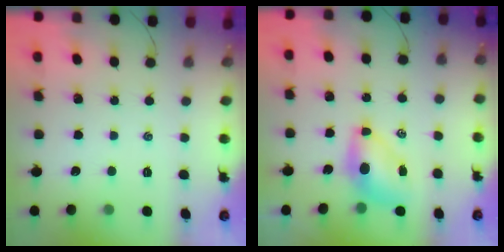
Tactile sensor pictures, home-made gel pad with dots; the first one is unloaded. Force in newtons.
{"total": 6.5, "press": 6.4, "slide": 1.2}